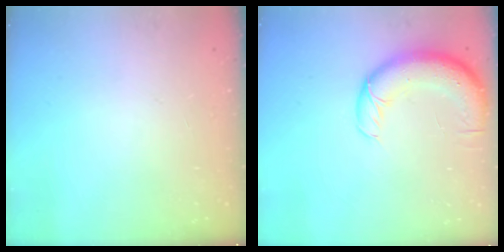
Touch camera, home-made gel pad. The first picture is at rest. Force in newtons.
{"total": 12.4, "press": 12.0, "slide": 3.1}